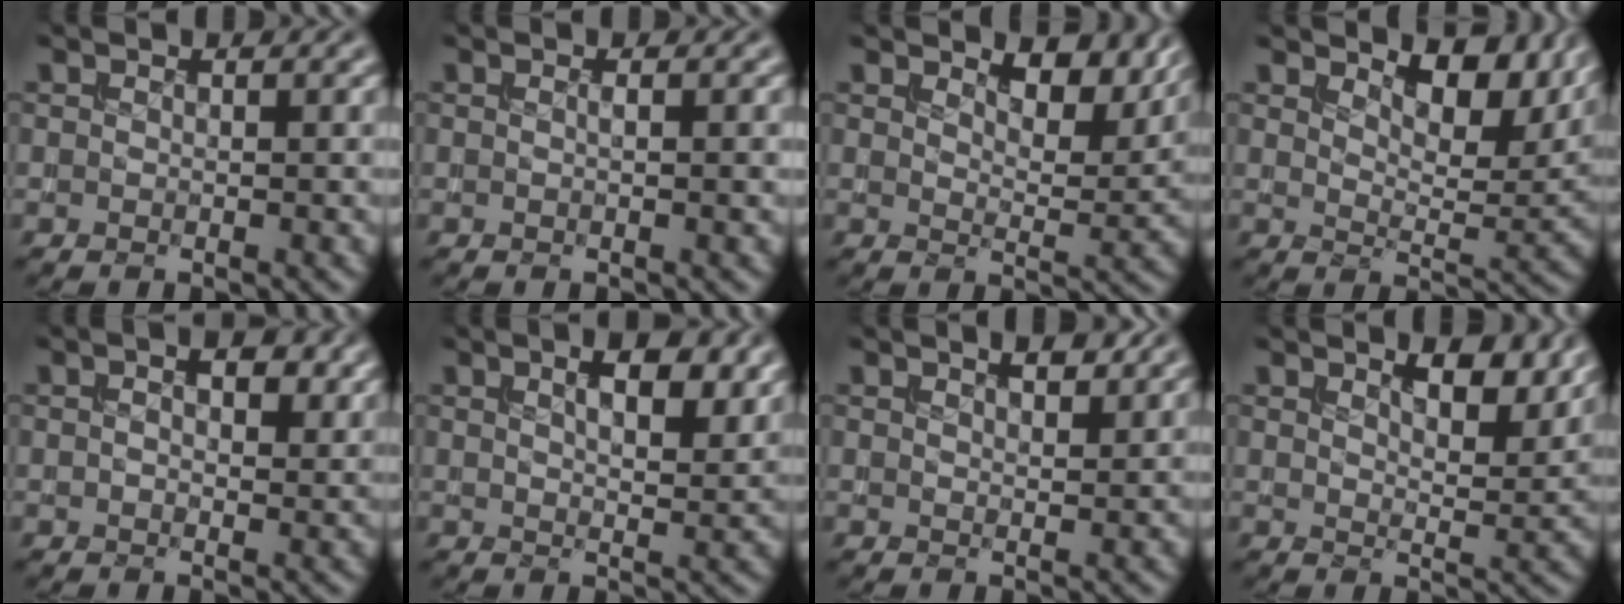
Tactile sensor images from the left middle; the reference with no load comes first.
{"total": 0.5, "force": [-0.1, -0.1, 0.5], "torque": [-0.008, 0.001, -0.003]}
{"total": 4.8, "force": [3.5, 1.7, 2.7], "torque": [-0.042, -0.004, 0.048]}
{"total": 7.4, "force": [4.6, 3.1, 4.9], "torque": [-0.070, -0.007, 0.073]}
{"total": 3.2, "force": [1.1, 1.6, 2.5], "torque": [-0.032, -0.001, 0.017]}
{"total": 4.4, "force": [2.2, 1.5, 3.5], "torque": [-0.051, 0.001, 0.036]}
{"total": 1.8, "force": [1.3, 0.4, 1.1], "torque": [-0.016, 0.001, 0.023]}
{"total": 4.5, "force": [2.9, 1.5, 3.0], "torque": [-0.048, -0.003, 0.041]}